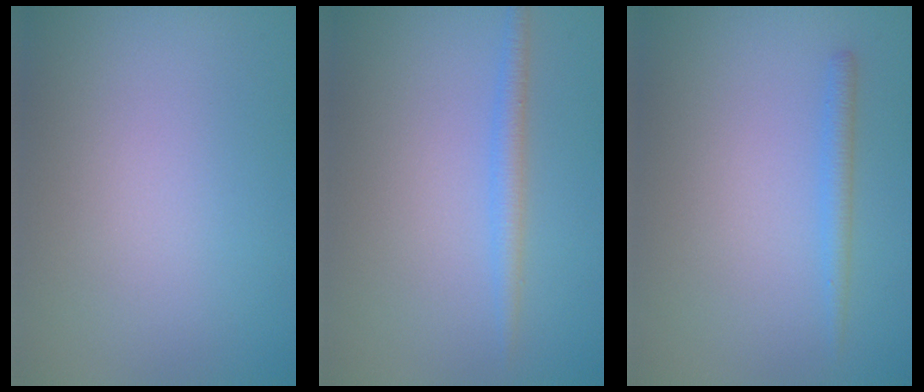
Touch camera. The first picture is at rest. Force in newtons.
{"total": 1.9, "press": 1.9, "slide": 0.0}
{"total": 1.4, "press": 1.4, "slide": 0.1}